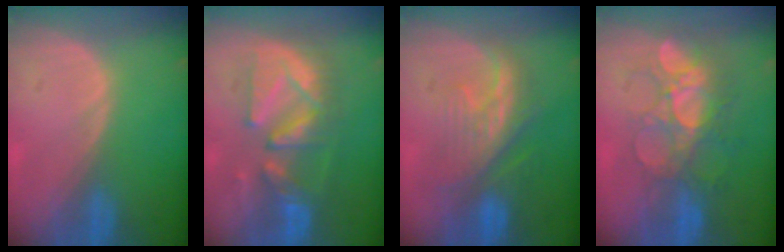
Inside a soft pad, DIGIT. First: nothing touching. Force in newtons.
{"total": 9.4, "press": 9.3, "slide": 0.9}
{"total": 8.7, "press": 8.3, "slide": 2.6}
{"total": 9.1, "press": 8.6, "slide": 3.1}